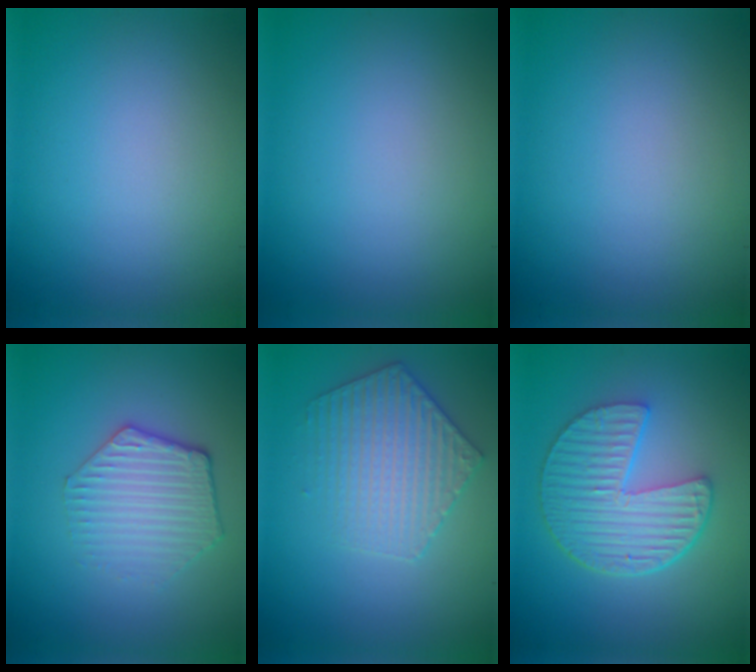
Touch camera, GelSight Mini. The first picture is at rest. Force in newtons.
{"total": 0.0}
{"total": 0.0}
{"total": 3.5, "press": 3.0, "slide": 1.7}
{"total": 3.8, "press": 3.8, "slide": 0.2}
{"total": 6.6, "press": 4.8, "slide": 4.4}